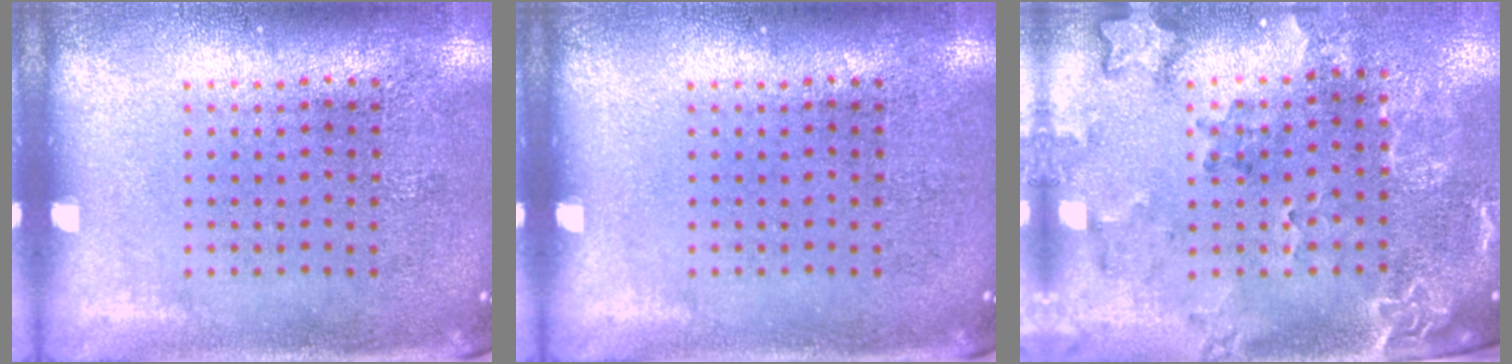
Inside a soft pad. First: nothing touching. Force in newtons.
{"total": 0.0}
{"total": 2.0, "press": 1.9, "slide": 0.7}